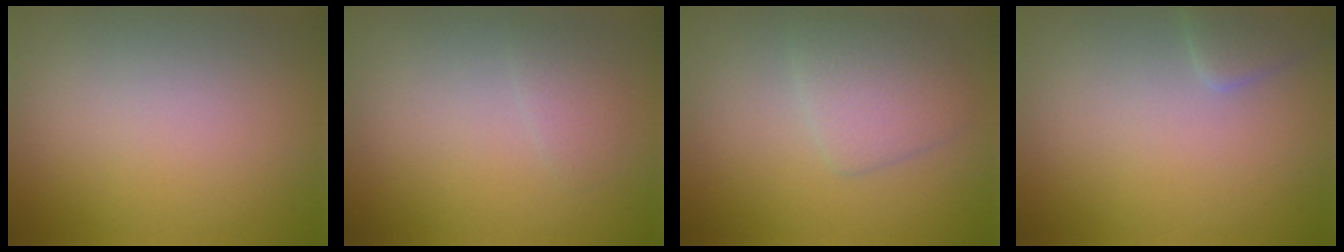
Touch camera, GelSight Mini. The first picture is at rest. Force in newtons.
{"total": 1.2, "press": 1.2, "slide": 0.0}
{"total": 3.0, "press": 3.0, "slide": 0.1}
{"total": 1.8, "press": 1.8, "slide": 0.1}